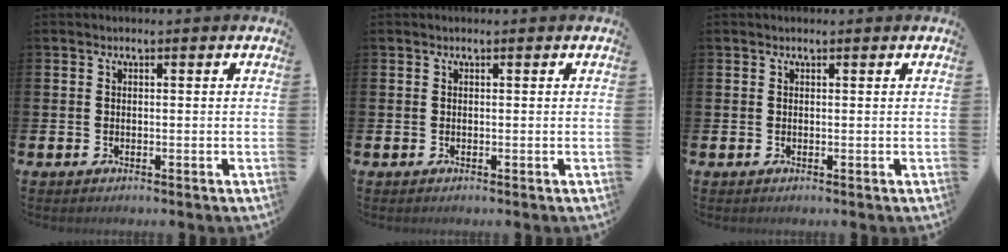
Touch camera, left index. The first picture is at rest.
{"total": 0.0}
{"total": 0.0}